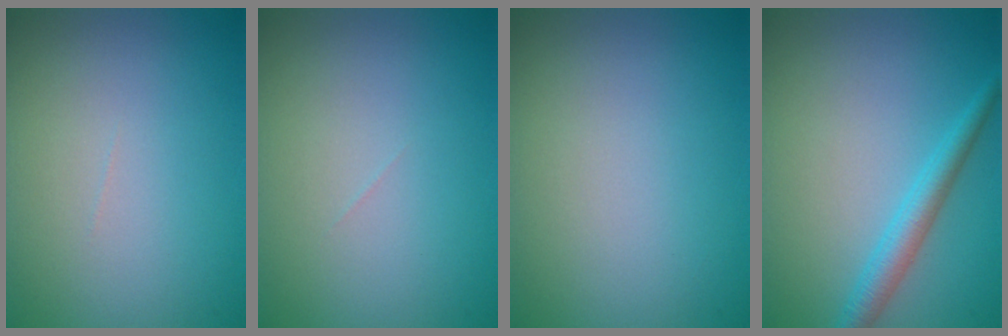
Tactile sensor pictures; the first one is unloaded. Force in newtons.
{"total": 0.0}
{"total": 0.0}
{"total": 2.7, "press": 2.7, "slide": 0.1}